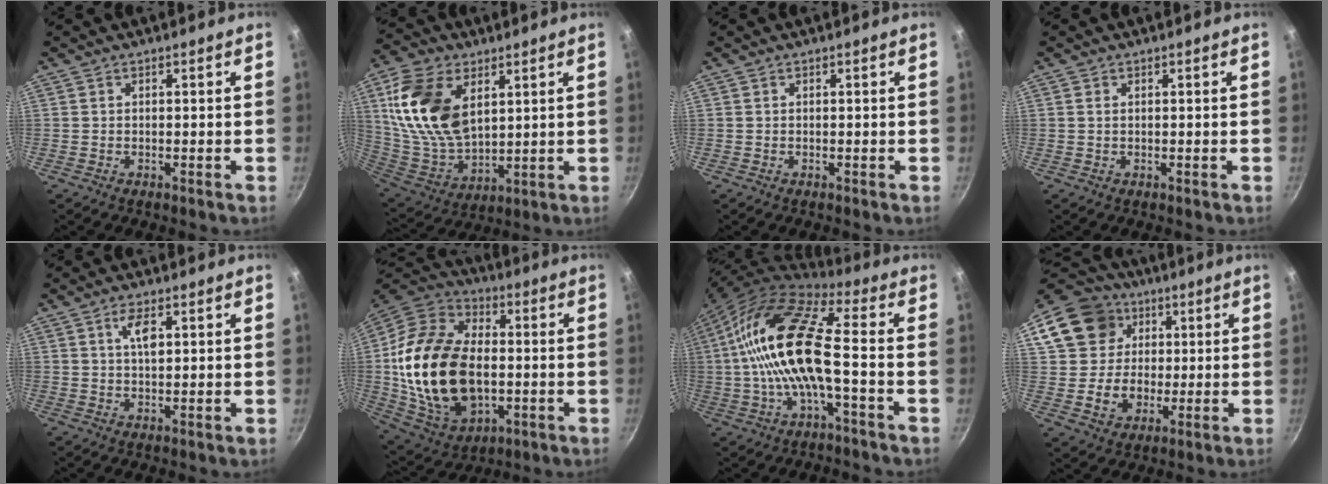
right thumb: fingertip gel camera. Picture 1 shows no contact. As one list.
[{"total": 19.3, "force": [6.2, 11.7, 14.0], "torque": [-0.253, -0.027, 0.132]}, {"total": 0.0}, {"total": 0.7, "force": [0.2, 0.4, 0.5], "torque": [-0.011, 0.000, 0.004]}, {"total": 4.4, "force": [1.6, 1.8, 3.7], "torque": [-0.060, -0.004, 0.028]}, {"total": 26.7, "force": [-1.3, 17.2, 20.3], "torque": [-0.375, 0.013, -0.015]}, {"total": 17.6, "force": [-1.3, 5.8, 16.5], "torque": [-0.320, 0.037, -0.037]}, {"total": 19.1, "force": [4.1, 16.7, 8.2], "torque": [-0.136, 0.031, 0.084]}]